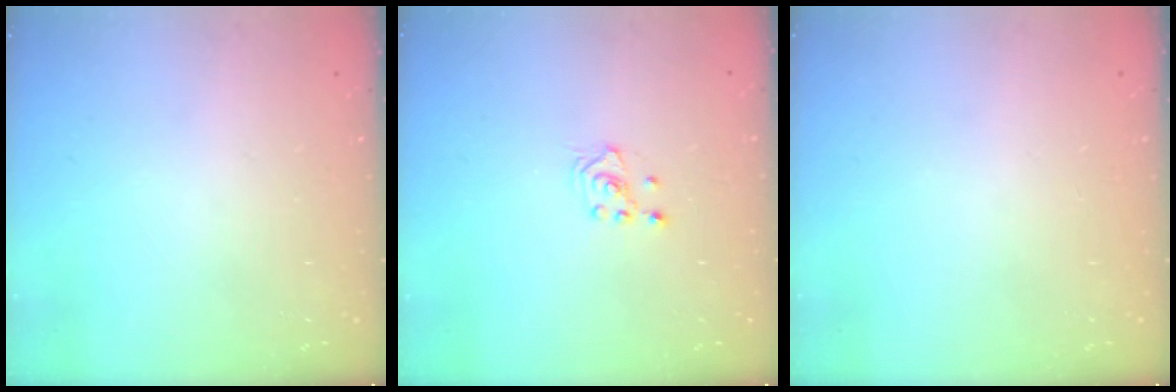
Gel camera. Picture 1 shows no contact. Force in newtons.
{"total": 2.1, "press": 2.1, "slide": 0.1}
{"total": 0.0}